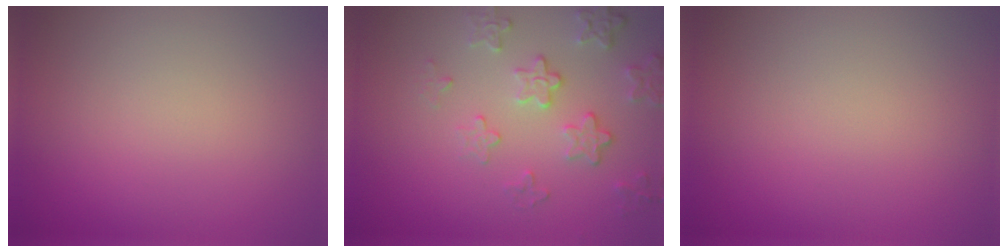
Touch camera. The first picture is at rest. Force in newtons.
{"total": 4.0, "press": 3.1, "slide": 2.6}
{"total": 0.0}